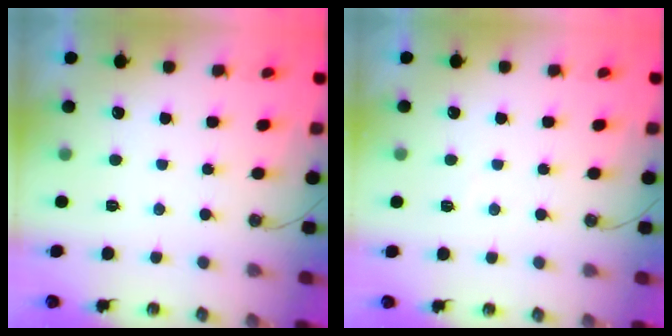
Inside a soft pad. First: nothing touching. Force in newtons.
{"total": 2.8, "press": 2.7, "slide": 0.5}